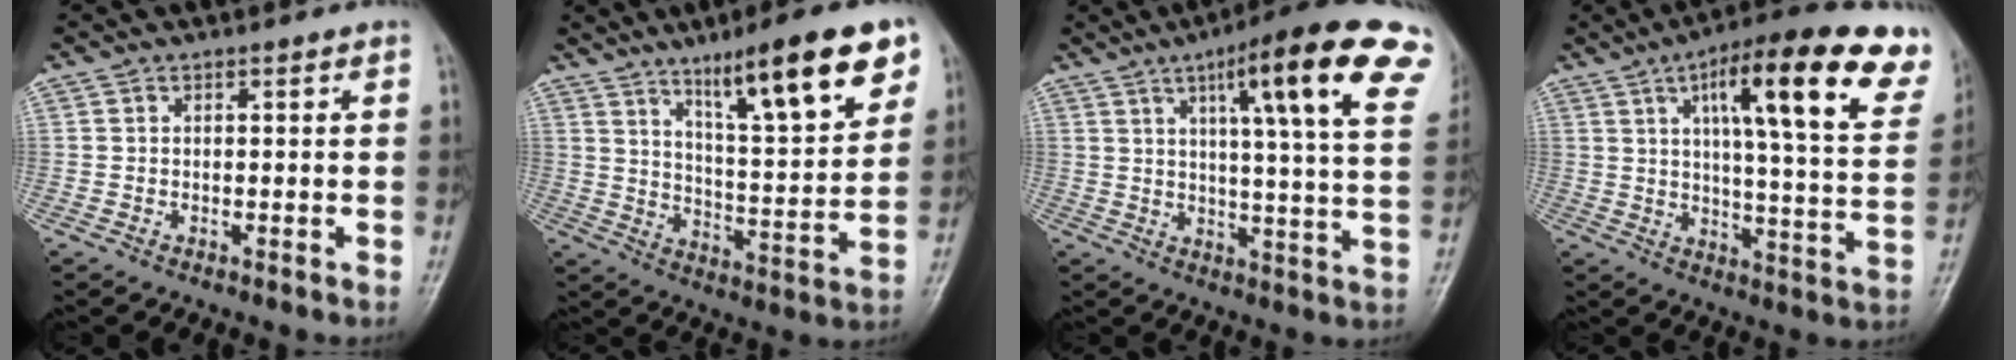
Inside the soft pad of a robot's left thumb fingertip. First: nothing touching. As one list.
[{"total": 18.7, "force": [10.8, 3.9, 14.7], "torque": [-0.196, -0.046, 0.172]}, {"total": 21.8, "force": [10.6, 3.4, 18.7], "torque": [-0.243, -0.022, 0.129]}, {"total": 24.2, "force": [11.8, 6.3, 20.2], "torque": [-0.253, -0.019, 0.163]}]